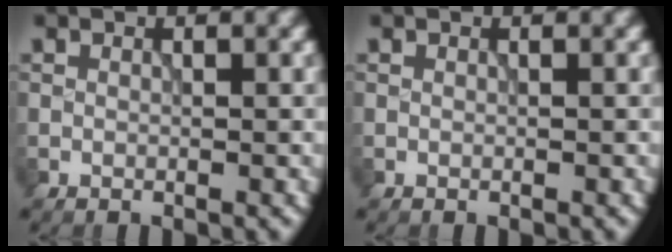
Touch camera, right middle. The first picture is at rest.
{"total": 0.0}